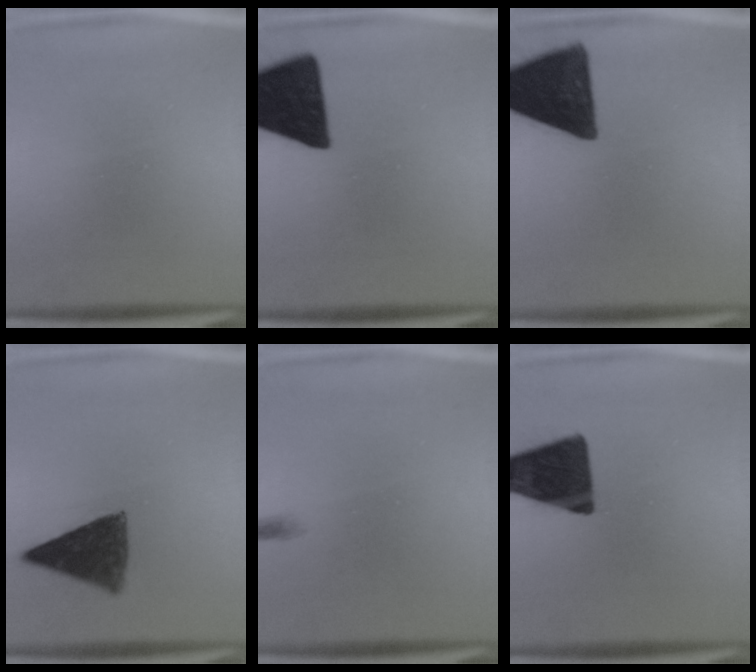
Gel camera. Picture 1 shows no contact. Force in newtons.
{"total": 18.6}
{"total": 16.4}
{"total": 8.8}
{"total": 0.6}
{"total": 17.0}